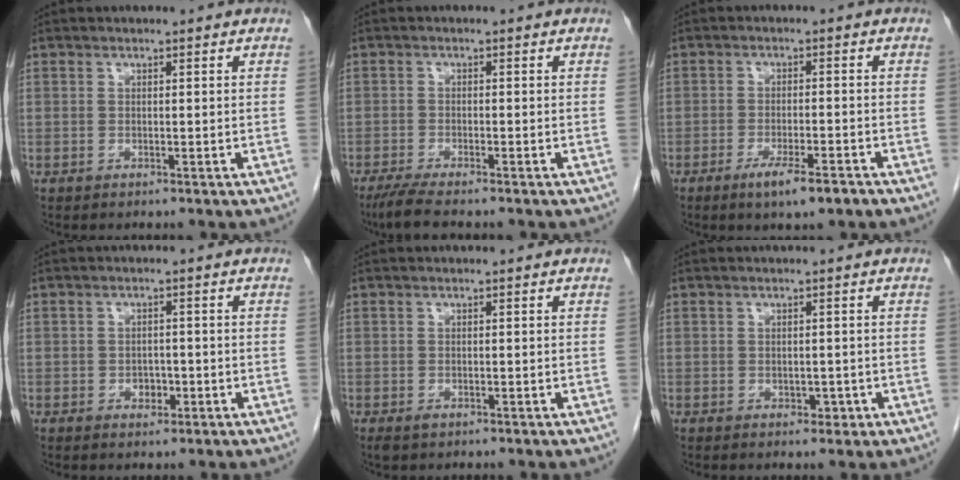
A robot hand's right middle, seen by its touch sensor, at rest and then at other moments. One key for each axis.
{"total": 4.7, "fx": -3.8, "fy": 0.1, "fz": 2.8, "tx": -0.052, "ty": -0.013, "tz": -0.065}
{"total": 5.4, "fx": -3.5, "fy": 0.6, "fz": 4.1, "tx": -0.071, "ty": -0.008, "tz": -0.055}
{"total": 2.0, "fx": -0.8, "fy": 1.4, "fz": 1.2, "tx": -0.013, "ty": 0.006, "tz": -0.007}
{"total": 1.2, "fx": -0.6, "fy": 0.6, "fz": 0.7, "tx": -0.015, "ty": -0.002, "tz": -0.006}
{"total": 1.5, "fx": -0.5, "fy": 1.1, "fz": 0.9, "tx": -0.008, "ty": 0.002, "tz": -0.001}